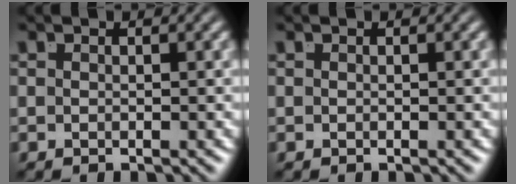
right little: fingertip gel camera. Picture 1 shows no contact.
{"total": 0.0}